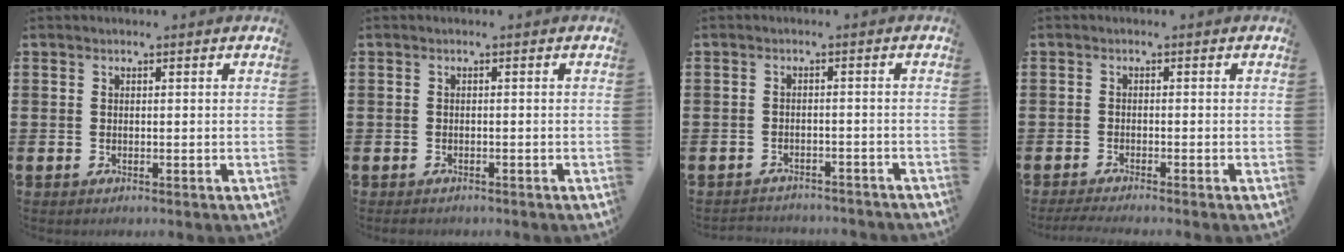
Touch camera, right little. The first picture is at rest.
{"total": 0.6, "force": [-0.5, 0.2, 0.2], "torque": [-0.007, 0.000, -0.010]}
{"total": 1.8, "force": [-1.8, 0.1, -0.2], "torque": [-0.002, 0.003, -0.040]}
{"total": 1.1, "force": [-0.6, 0.1, 0.9], "torque": [-0.014, 0.002, -0.012]}